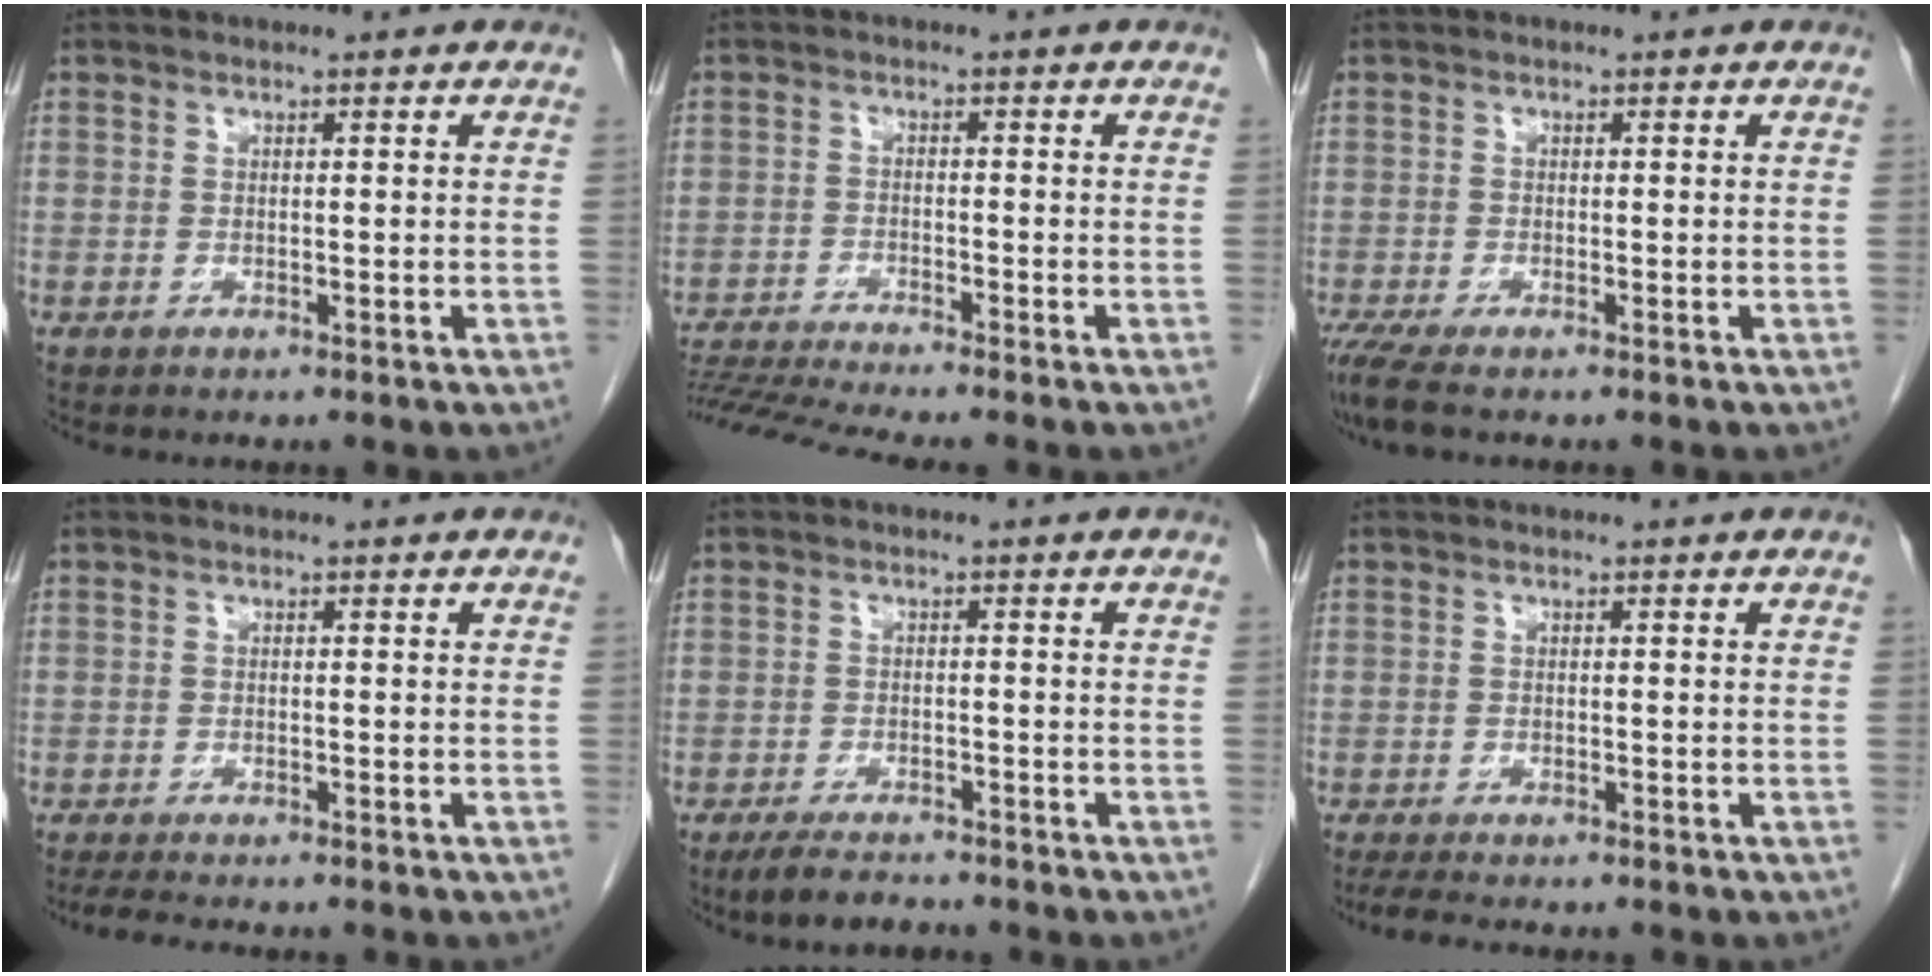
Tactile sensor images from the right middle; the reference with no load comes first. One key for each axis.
{"total": 8.9, "fx": -8.1, "fy": -1.8, "fz": 3.2, "tx": -0.053, "ty": -0.014, "tz": -0.141}
{"total": 3.4, "fx": -2.6, "fy": 0.3, "fz": 2.2, "tx": -0.046, "ty": -0.010, "tz": -0.049}
{"total": 4.2, "fx": -3.6, "fy": 0.5, "fz": 2.0, "tx": -0.034, "ty": -0.011, "tz": -0.053}
{"total": 4.3, "fx": -3.7, "fy": 1.0, "fz": 1.8, "tx": -0.038, "ty": -0.009, "tz": -0.064}
{"total": 4.5, "fx": -3.8, "fy": 0.8, "fz": 2.3, "tx": -0.038, "ty": -0.011, "tz": -0.055}